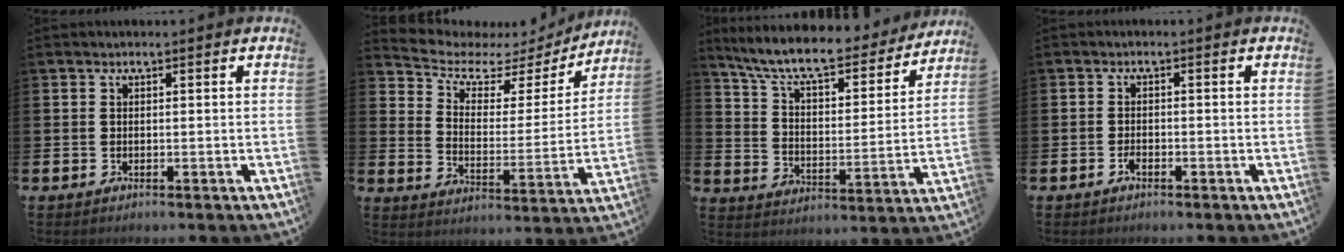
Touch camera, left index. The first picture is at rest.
{"total": 5.6, "force": [4.7, 2.8, 1.6], "torque": [-0.066, -0.035, 0.074]}
{"total": 9.7, "force": [8.7, 2.1, 3.9], "torque": [-0.100, -0.059, 0.145]}
{"total": 1.5, "force": [-0.9, 0.7, 0.9], "torque": [-0.025, 0.003, -0.016]}